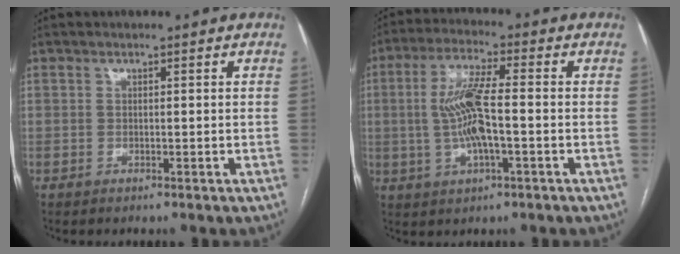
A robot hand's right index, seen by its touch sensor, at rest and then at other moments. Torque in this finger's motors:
{"motor_torque": [0.43, -0.11, 0.48, 0.12]}